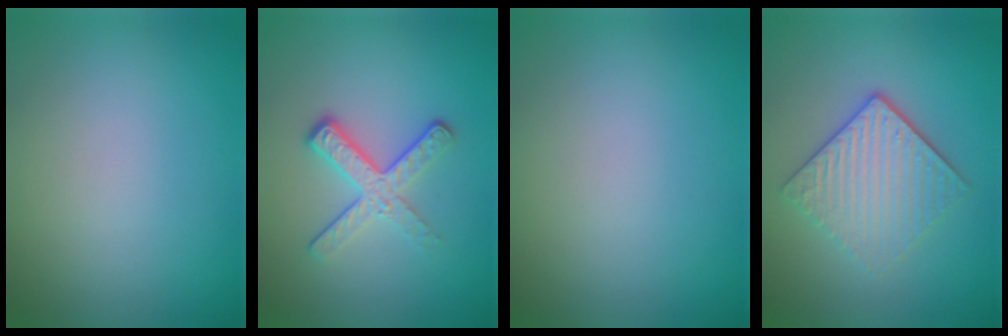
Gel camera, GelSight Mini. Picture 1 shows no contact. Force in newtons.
{"total": 3.5, "press": 2.4, "slide": 2.5}
{"total": 0.0}
{"total": 4.0, "press": 3.3, "slide": 2.3}